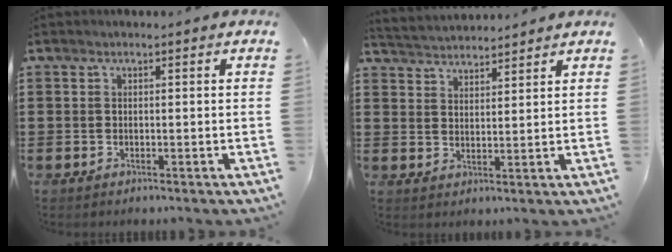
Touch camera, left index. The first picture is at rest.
{"total": 3.1, "force": [3.1, 0.2, -0.4], "torque": [-0.005, -0.012, 0.055]}